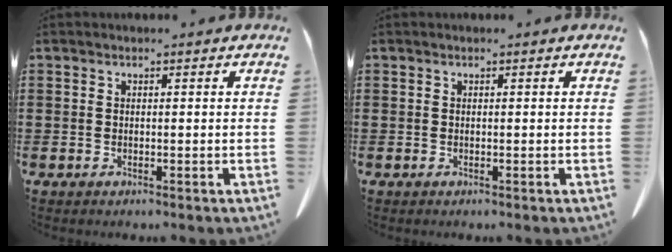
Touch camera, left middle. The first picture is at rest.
{"total": 0.0}